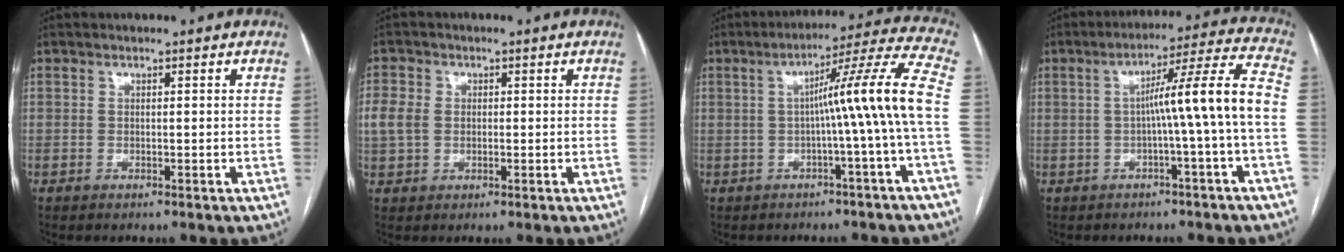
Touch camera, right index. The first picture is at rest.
{"total": 4.4, "force": [0.3, 3.6, 2.6], "torque": [-0.073, 0.013, 0.006]}
{"total": 12.0, "force": [-0.8, -2.4, 11.8], "torque": [-0.159, 0.021, -0.012]}
{"total": 10.4, "force": [-1.0, -1.8, 10.1], "torque": [-0.150, 0.025, -0.013]}